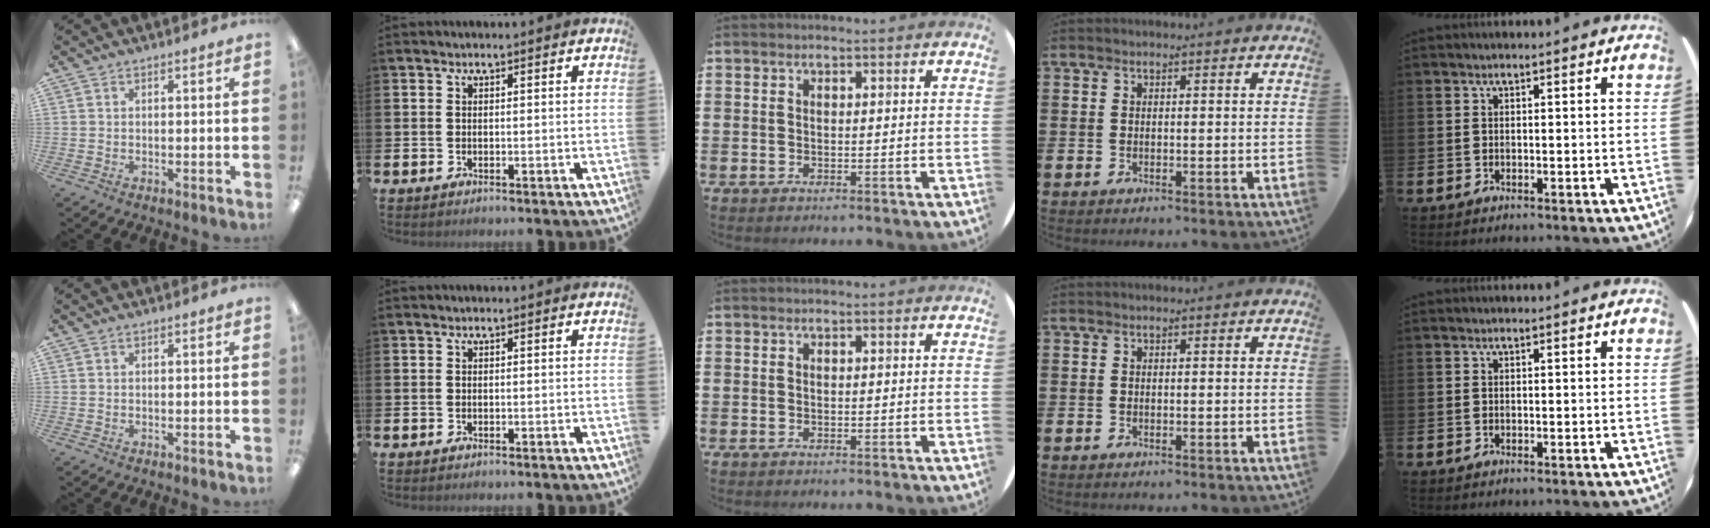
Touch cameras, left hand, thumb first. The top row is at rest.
{}